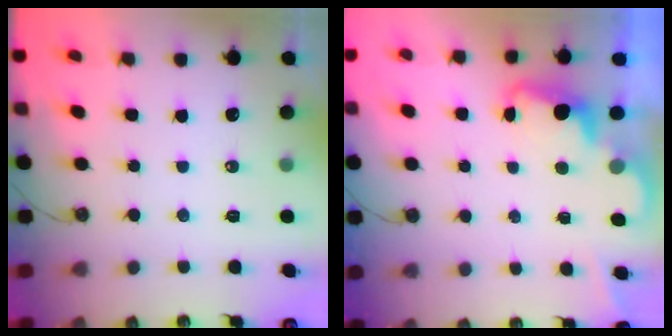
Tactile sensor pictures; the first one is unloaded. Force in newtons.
{"total": 2.5, "press": 2.4, "slide": 0.5}